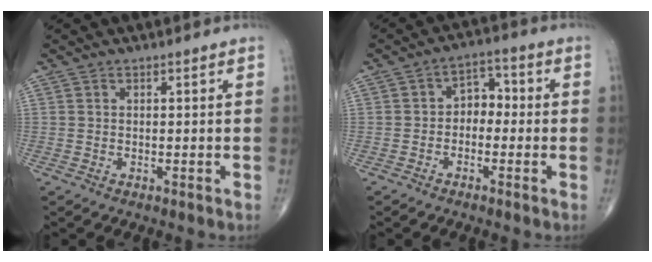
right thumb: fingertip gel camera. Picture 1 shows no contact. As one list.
[{"total": 4.9, "force": [-0.8, 3.6, 3.3], "torque": [-0.024, 0.026, -0.028]}]